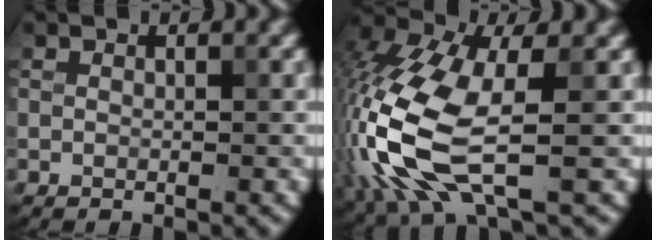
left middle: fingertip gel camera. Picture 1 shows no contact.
{"total": 11.4, "force": [-2.2, 5.0, 10.0], "torque": [-0.242, -0.003, -0.055]}